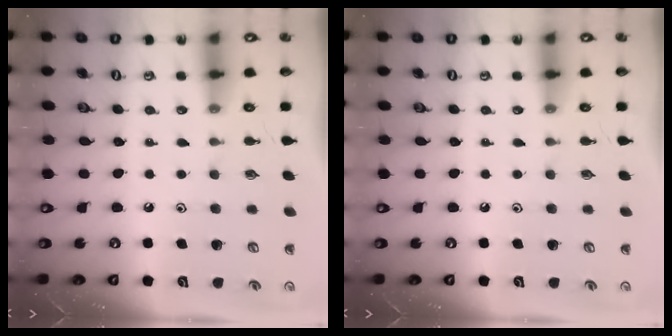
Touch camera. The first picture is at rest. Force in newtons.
{"total": 0.0}